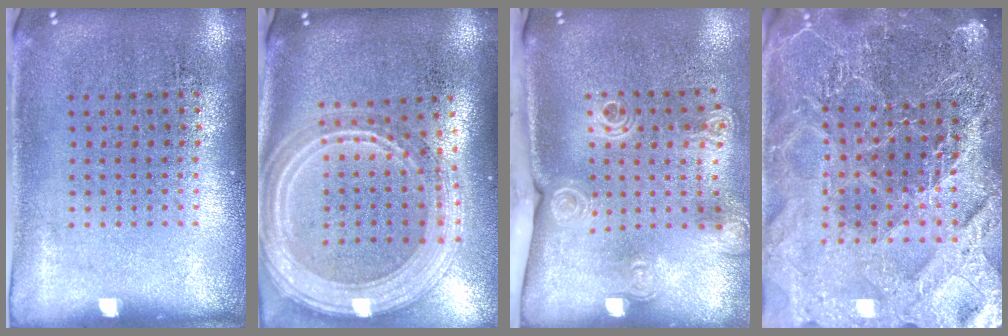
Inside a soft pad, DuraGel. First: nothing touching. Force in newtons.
{"total": 3.0, "press": 2.4, "slide": 1.8}
{"total": 2.0, "press": 1.5, "slide": 1.4}
{"total": 5.6, "press": 5.0, "slide": 2.6}